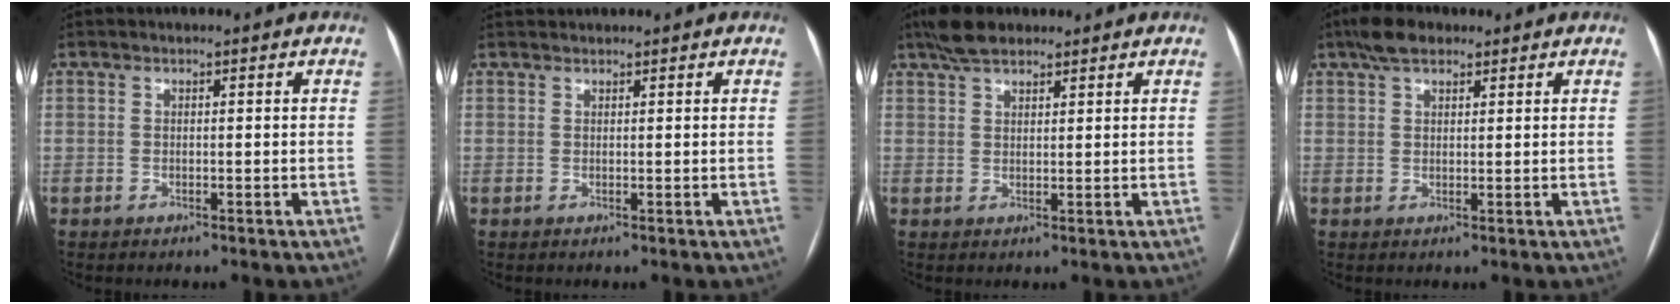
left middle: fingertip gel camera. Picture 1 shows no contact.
{"total": 1.2, "force": [1.2, 0.0, 0.1], "torque": [-0.005, 0.020, 0.027]}
{"total": 5.1, "force": [4.1, 1.8, 2.5], "torque": [-0.057, 0.020, 0.077]}
{"total": 4.6, "force": [3.3, 1.9, 2.5], "torque": [-0.054, 0.019, 0.060]}